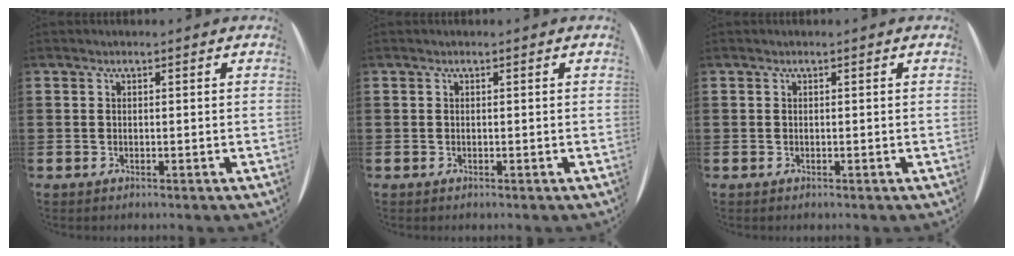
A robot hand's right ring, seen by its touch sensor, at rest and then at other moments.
{"total": 0.0}
{"total": 0.0}